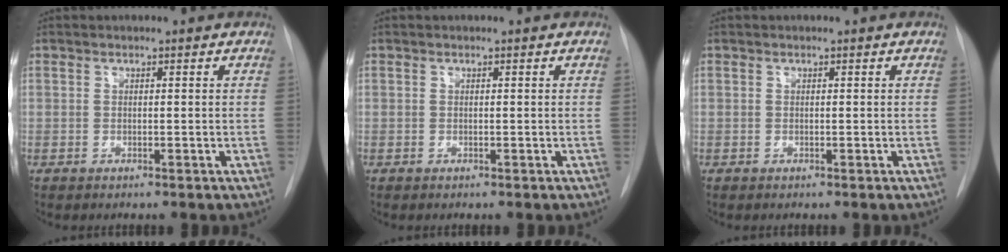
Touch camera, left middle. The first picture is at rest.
{"total": 0.0}
{"total": 0.0}